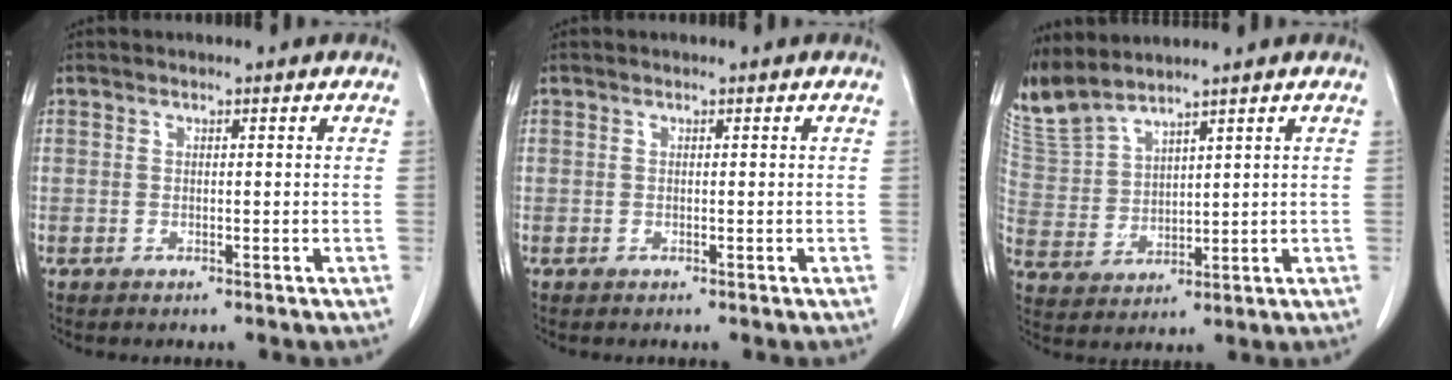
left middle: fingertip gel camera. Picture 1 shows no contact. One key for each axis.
{"total": 0.0}
{"total": 6.6, "fx": 6.5, "fy": 0.2, "fz": 1.5, "tx": -0.059, "ty": 0.008, "tz": 0.151}